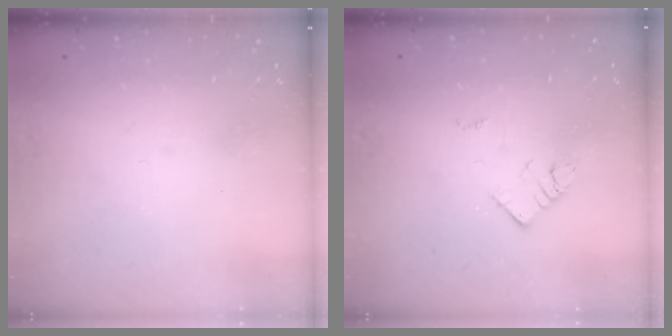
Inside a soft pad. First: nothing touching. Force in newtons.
{"total": 3.3, "press": 3.3, "slide": 0.2}